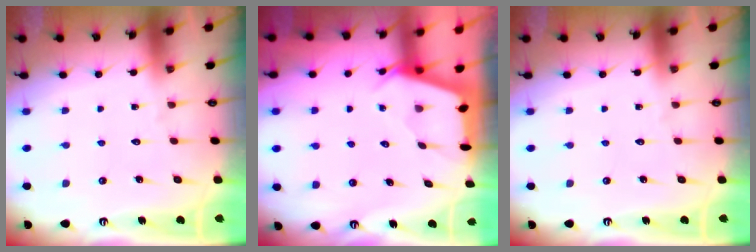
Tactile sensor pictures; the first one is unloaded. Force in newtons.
{"total": 2.4, "press": 2.4, "slide": 0.3}
{"total": 0.0}